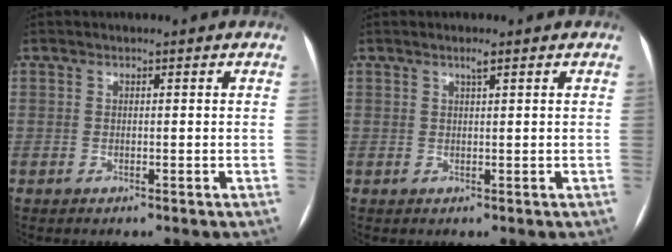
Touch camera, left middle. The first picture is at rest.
{"total": 1.0, "force": [0.6, -0.1, 0.7], "torque": [-0.013, 0.000, 0.012]}